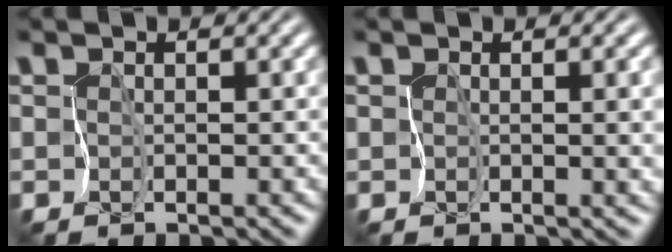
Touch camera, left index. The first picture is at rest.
{"total": 3.7, "force": [0.4, 1.7, 3.2], "torque": [-0.040, -0.012, 0.016]}